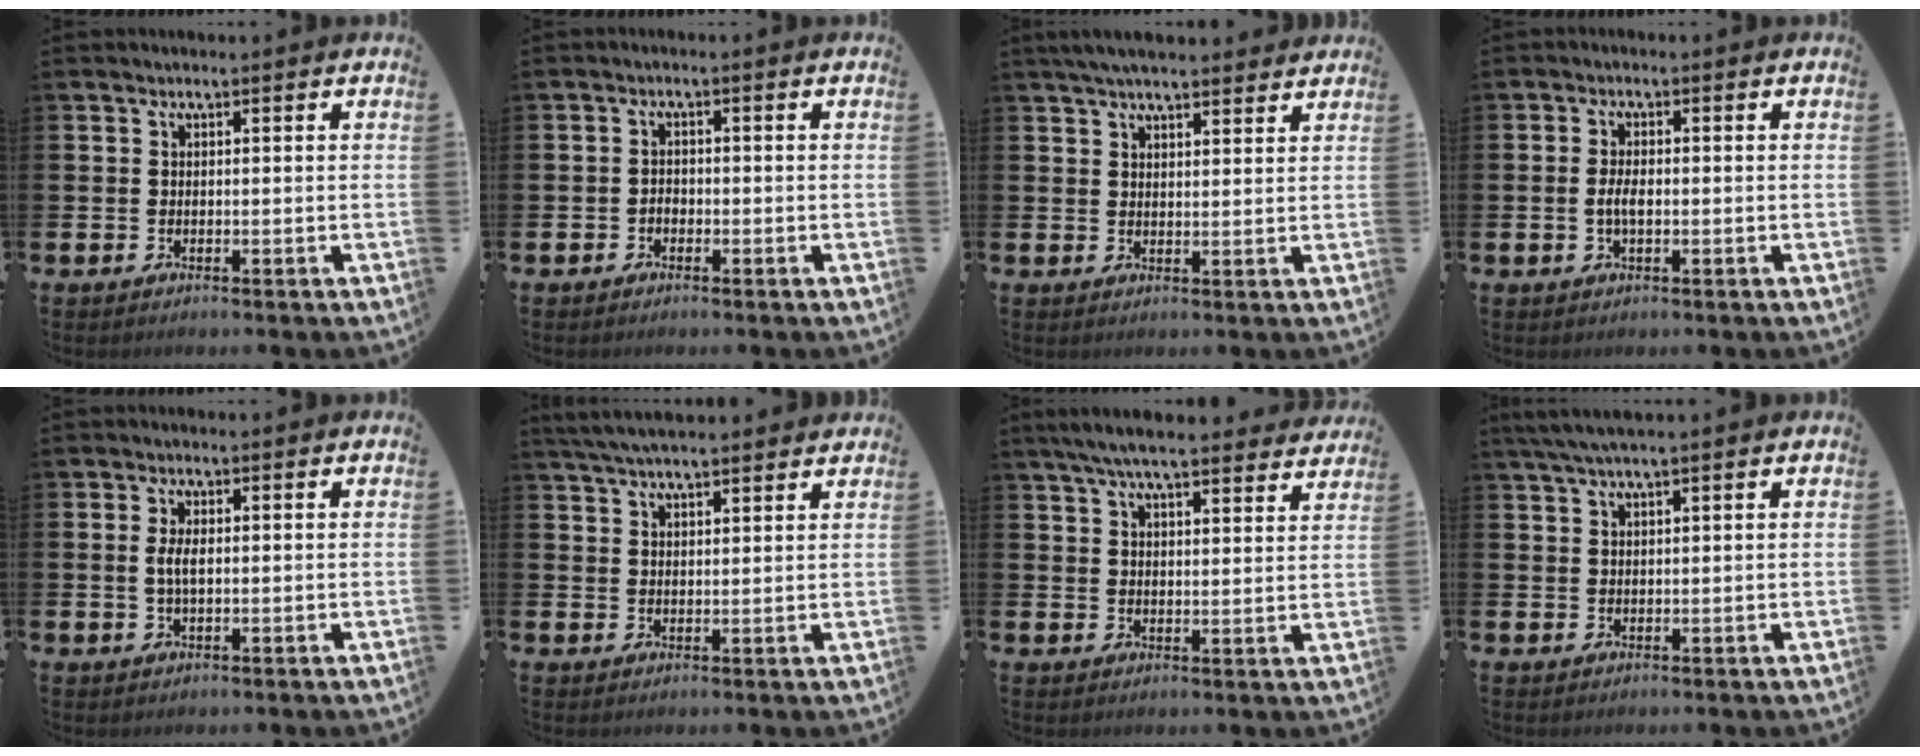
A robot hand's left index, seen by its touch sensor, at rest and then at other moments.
{"total": 1.2, "force": [-0.7, 0.9, 0.4], "torque": [-0.002, -0.001, -0.016]}
{"total": 4.4, "force": [4.1, 0.8, 1.3], "torque": [-0.030, -0.010, 0.076]}
{"total": 2.5, "force": [-0.3, 1.1, 2.3], "torque": [-0.035, -0.001, -0.008]}
{"total": 2.9, "force": [0.2, 1.2, 2.6], "torque": [-0.045, 0.003, 0.000]}
{"total": 4.4, "force": [4.2, 0.6, 1.2], "torque": [-0.039, -0.009, 0.080]}
{"total": 6.5, "force": [6.1, 0.8, 2.2], "torque": [-0.049, -0.028, 0.107]}
{"total": 3.0, "force": [2.5, 0.2, 1.7], "torque": [-0.042, 0.003, 0.046]}